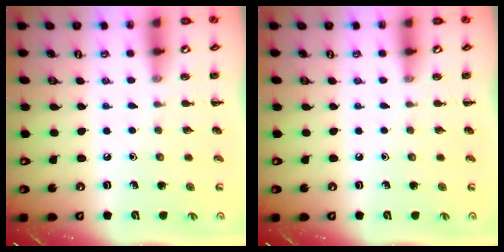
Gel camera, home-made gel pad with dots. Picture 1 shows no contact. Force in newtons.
{"total": 0.0}